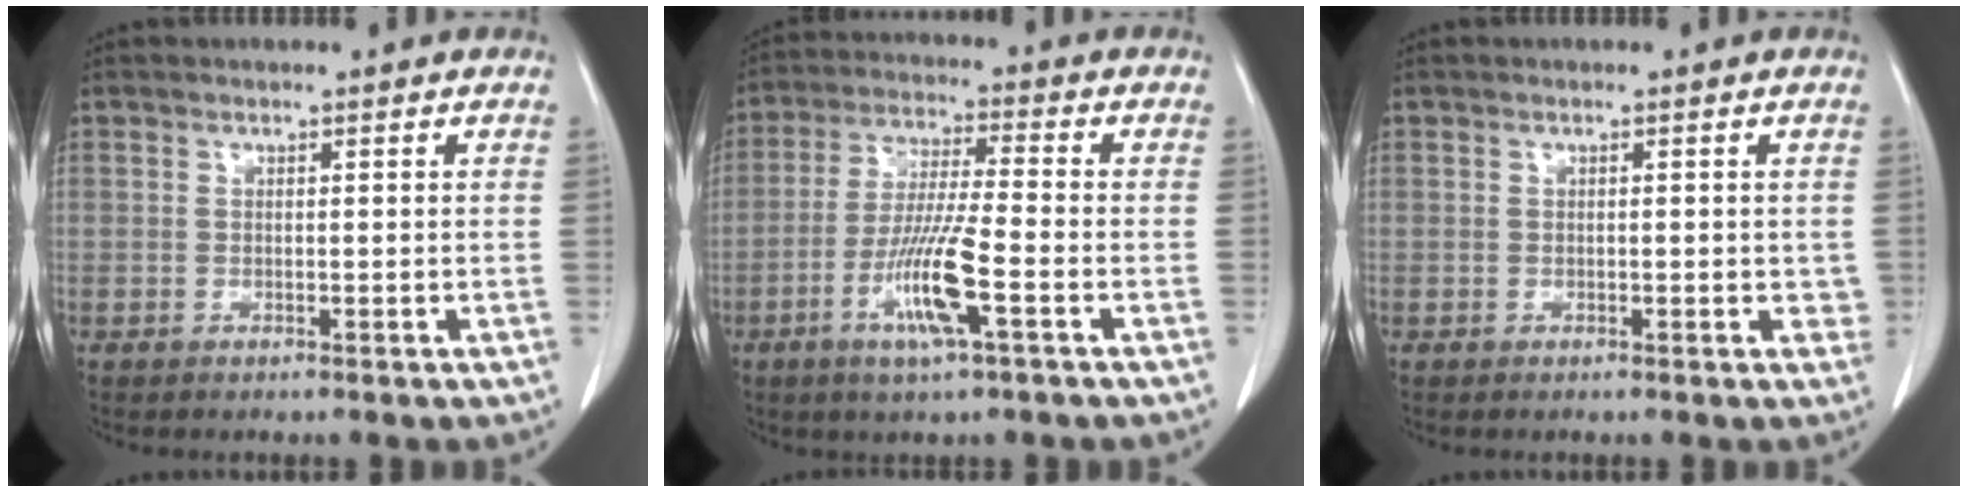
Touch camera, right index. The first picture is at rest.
{"total": 10.3, "force": [-4.0, 0.3, 9.5], "torque": [-0.188, -0.013, -0.078]}
{"total": 1.6, "force": [0.0, 0.9, 1.4], "torque": [-0.013, 0.000, -0.001]}